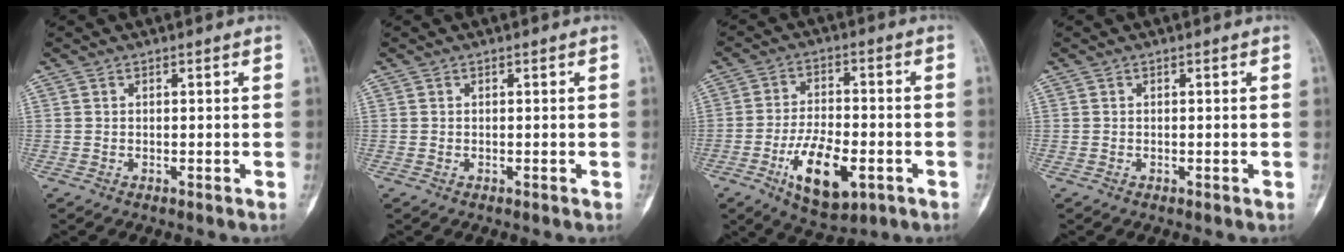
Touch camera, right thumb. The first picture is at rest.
{"total": 0.0}
{"total": 12.5, "force": [-4.7, 5.9, 10.0], "torque": [-0.161, 0.013, -0.073]}
{"total": 0.0}